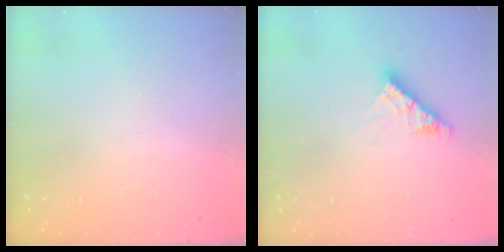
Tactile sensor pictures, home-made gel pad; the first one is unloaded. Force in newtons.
{"total": 8.0, "press": 8.0, "slide": 0.7}